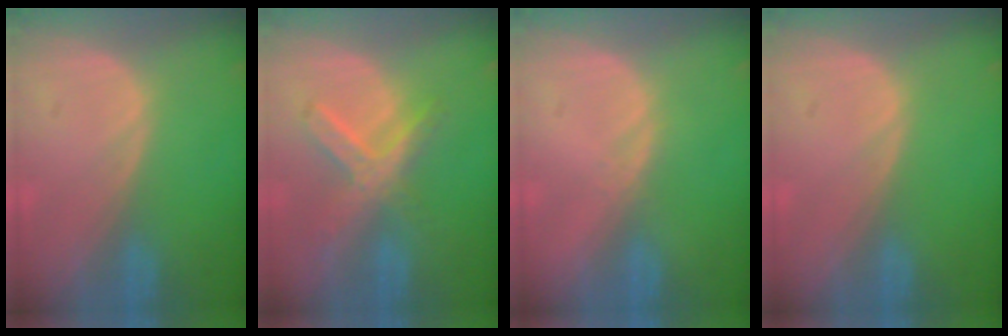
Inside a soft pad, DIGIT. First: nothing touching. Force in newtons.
{"total": 7.2, "press": 6.4, "slide": 3.5}
{"total": 0.8, "press": 0.6, "slide": 0.5}
{"total": 0.0}